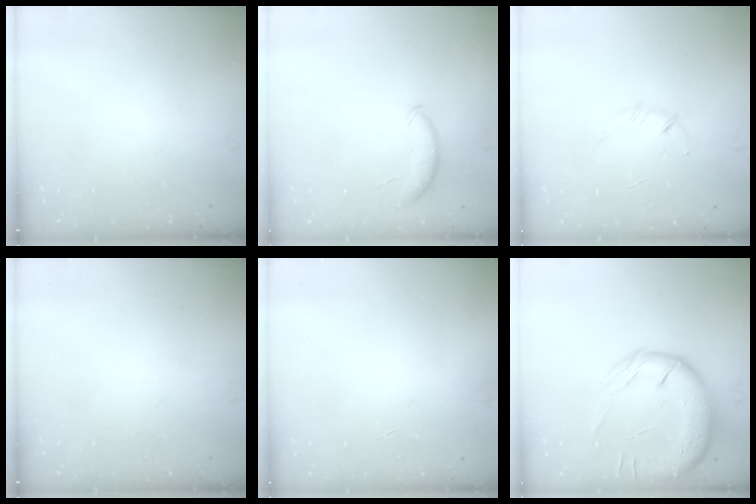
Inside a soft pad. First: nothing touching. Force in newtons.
{"total": 7.4, "press": 7.4, "slide": 1.1}
{"total": 3.3, "press": 3.2, "slide": 0.6}
{"total": 0.0}
{"total": 0.0}
{"total": 17.3, "press": 16.9, "slide": 3.5}